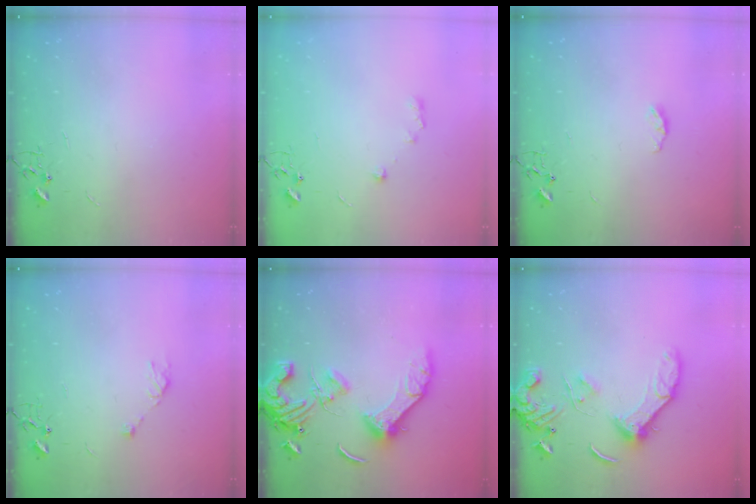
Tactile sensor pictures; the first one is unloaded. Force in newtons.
{"total": 6.9, "press": 6.9, "slide": 0.7}
{"total": 4.1, "press": 4.1, "slide": 0.6}
{"total": 5.0, "press": 4.9, "slide": 0.7}
{"total": 17.1, "press": 17.0, "slide": 2.2}
{"total": 13.5, "press": 13.4, "slide": 1.7}